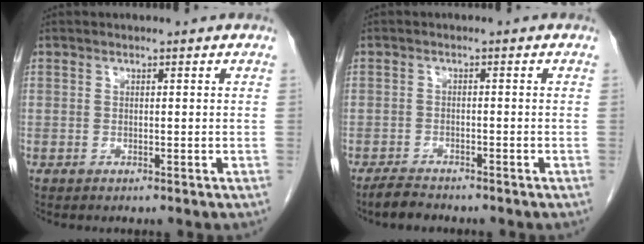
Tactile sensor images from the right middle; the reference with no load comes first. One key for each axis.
{"total": 2.8, "fx": -2.6, "fy": 0.7, "fz": 0.9, "tx": -0.023, "ty": -0.006, "tz": -0.045}